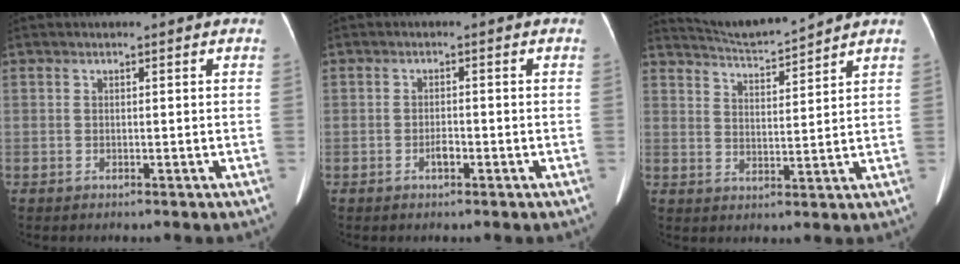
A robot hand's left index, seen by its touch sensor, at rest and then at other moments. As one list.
[{"total": 2.3, "force": [-2.1, 0.5, 0.8], "torque": [-0.015, 0.003, -0.030]}, {"total": 7.0, "force": [6.8, -1.1, 1.0], "torque": [-0.031, 0.002, 0.124]}]